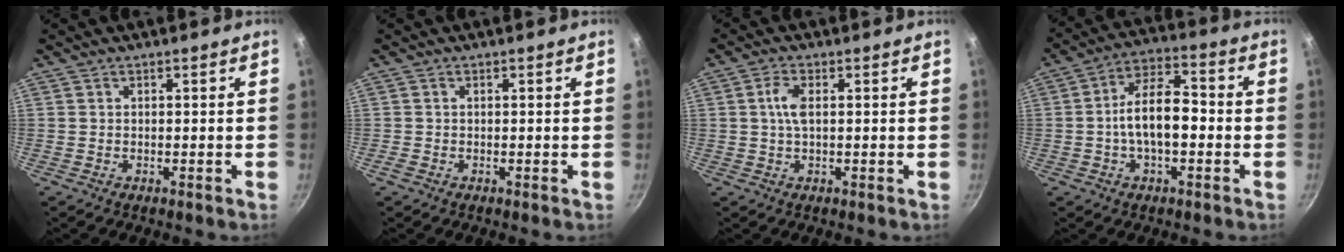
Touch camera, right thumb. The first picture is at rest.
{"total": 0.5, "force": [-0.2, 0.4, 0.3], "torque": [-0.005, 0.001, -0.005]}
{"total": 3.7, "force": [0.6, 1.5, 3.3], "torque": [-0.075, 0.007, 0.010]}
{"total": 11.0, "force": [-1.4, 5.5, 9.4], "torque": [-0.140, 0.040, -0.034]}